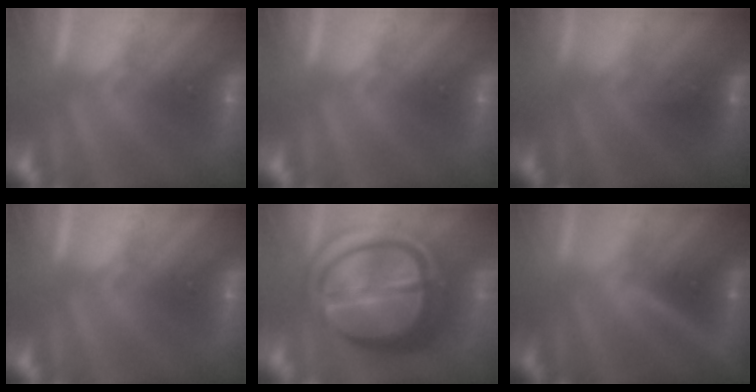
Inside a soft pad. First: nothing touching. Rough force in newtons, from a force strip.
{"total": 0.0}
{"total": 3.7}
{"total": 0.0}
{"total": 7.9}
{"total": 3.8}